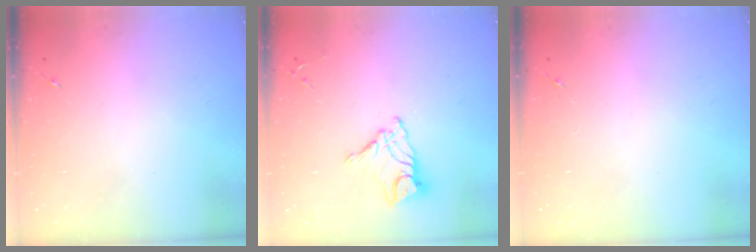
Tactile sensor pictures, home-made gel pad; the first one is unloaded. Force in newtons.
{"total": 11.3, "press": 11.2, "slide": 1.1}
{"total": 0.0}